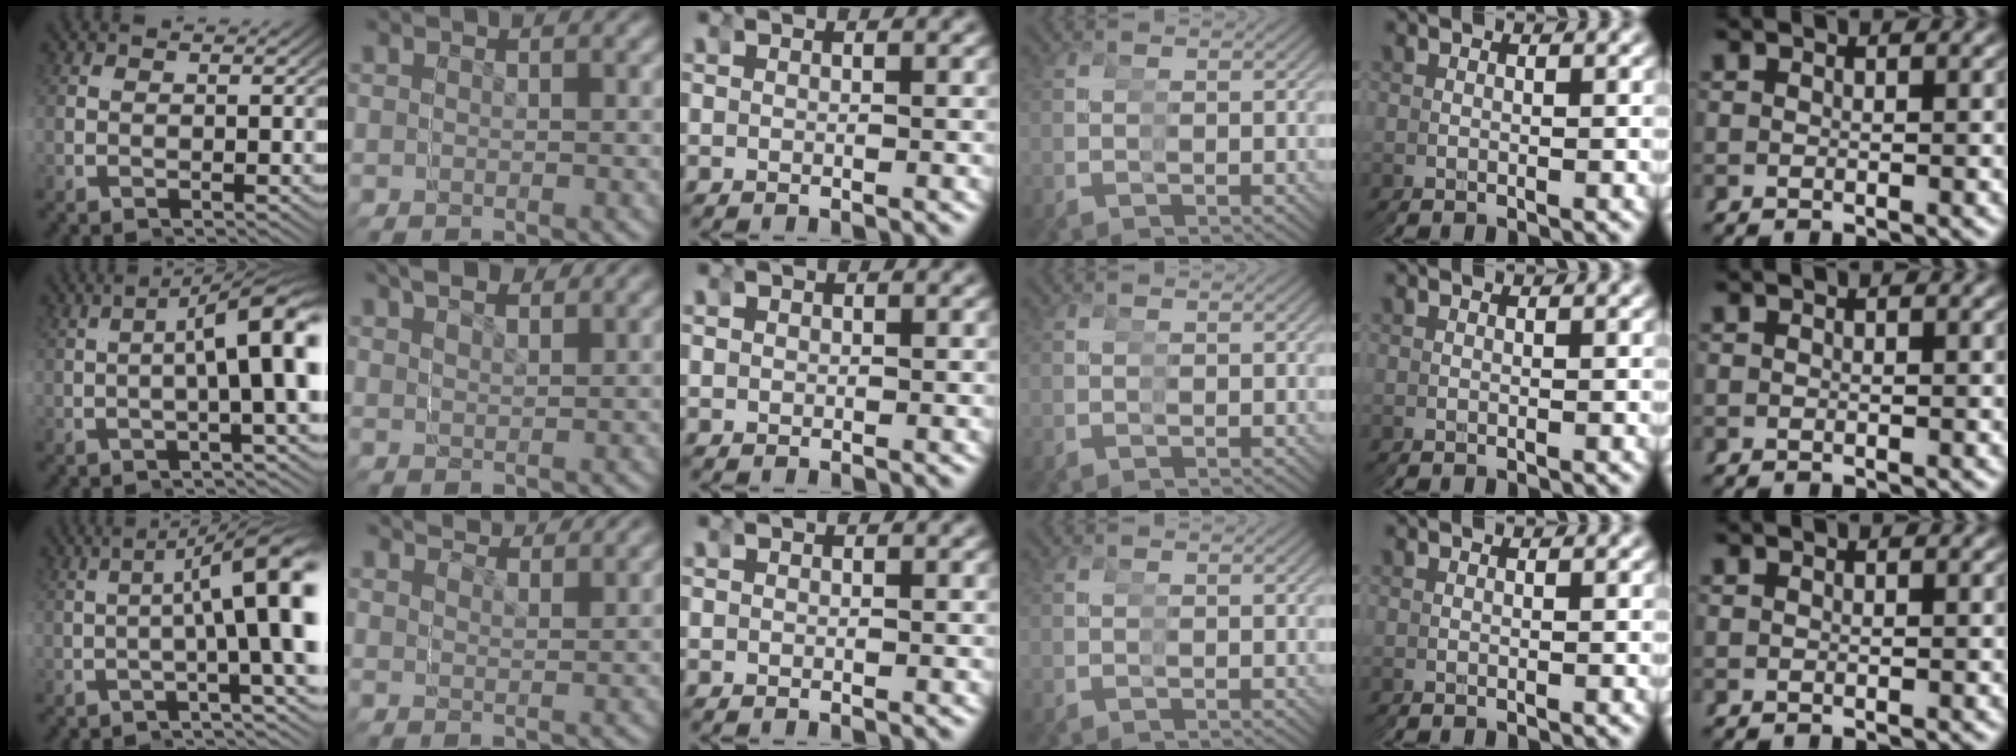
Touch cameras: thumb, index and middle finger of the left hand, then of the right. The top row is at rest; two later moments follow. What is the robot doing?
{"motion": "grasp_and_lifting", "object": "tape"}